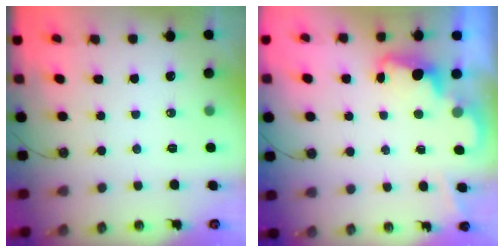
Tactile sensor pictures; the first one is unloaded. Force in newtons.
{"total": 2.3, "press": 2.2, "slide": 0.5}